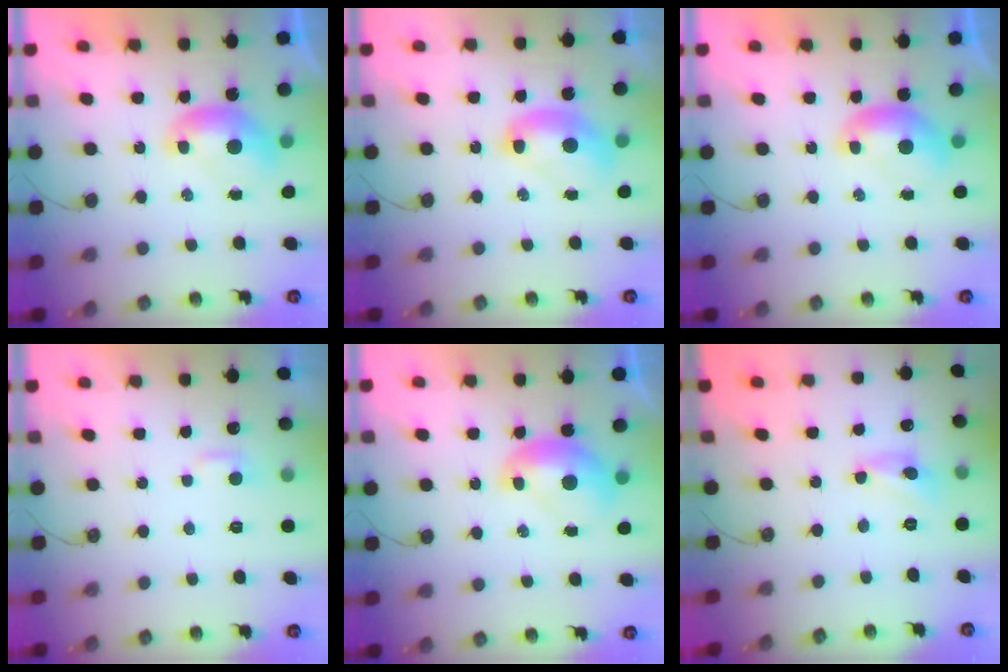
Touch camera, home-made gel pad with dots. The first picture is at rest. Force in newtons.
{"total": 2.6, "press": 2.6, "slide": 0.1}
{"total": 0.0}
{"total": 2.0, "press": 2.0, "slide": 0.4}
{"total": 1.6, "press": 1.5, "slide": 0.2}
{"total": 2.2, "press": 2.2, "slide": 0.3}